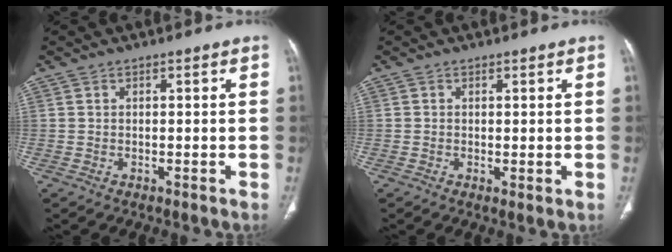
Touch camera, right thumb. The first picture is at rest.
{"total": 1.1, "force": [-0.1, 0.3, 1.1], "torque": [-0.023, -0.006, -0.001]}